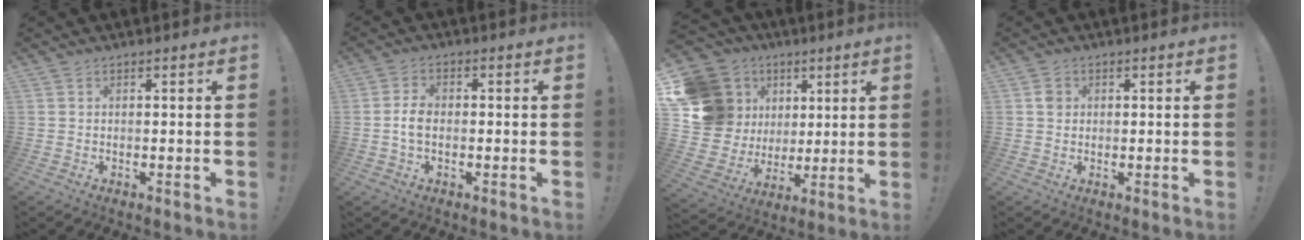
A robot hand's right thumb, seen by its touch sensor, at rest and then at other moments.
{"total": 4.7, "force": [-0.7, 2.8, 3.7], "torque": [-0.068, 0.003, -0.015]}
{"total": 19.5, "force": [6.7, 16.7, 7.5], "torque": [-0.138, -0.034, 0.167]}
{"total": 2.2, "force": [0.5, 2.0, 0.7], "torque": [0.000, -0.001, 0.008]}